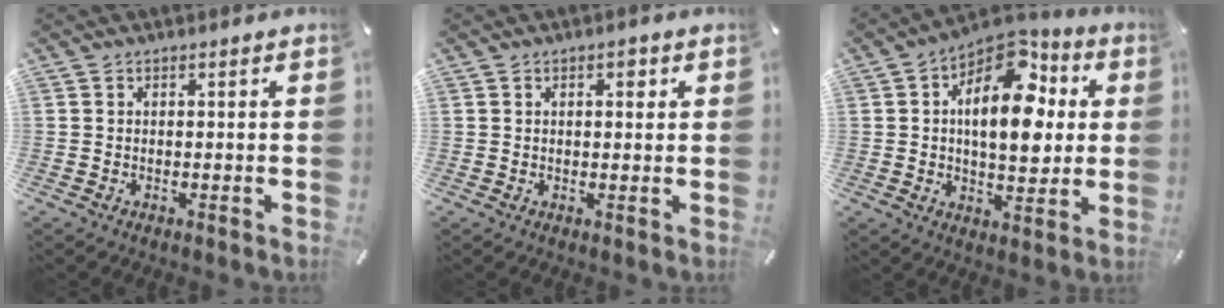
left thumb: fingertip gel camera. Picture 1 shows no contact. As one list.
[{"total": 2.3, "force": [0.7, 1.3, 1.7], "torque": [-0.021, 0.001, 0.006]}, {"total": 16.7, "force": [4.6, 10.0, 12.6], "torque": [-0.196, -0.033, 0.076]}]